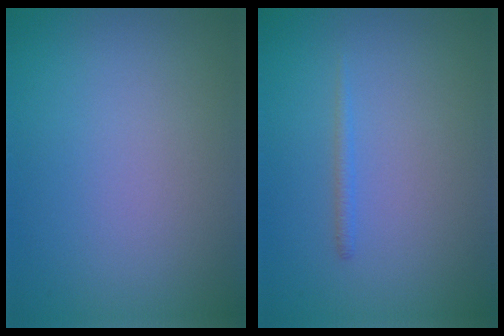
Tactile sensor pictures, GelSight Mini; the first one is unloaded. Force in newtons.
{"total": 0.8, "press": 0.8, "slide": 0.1}